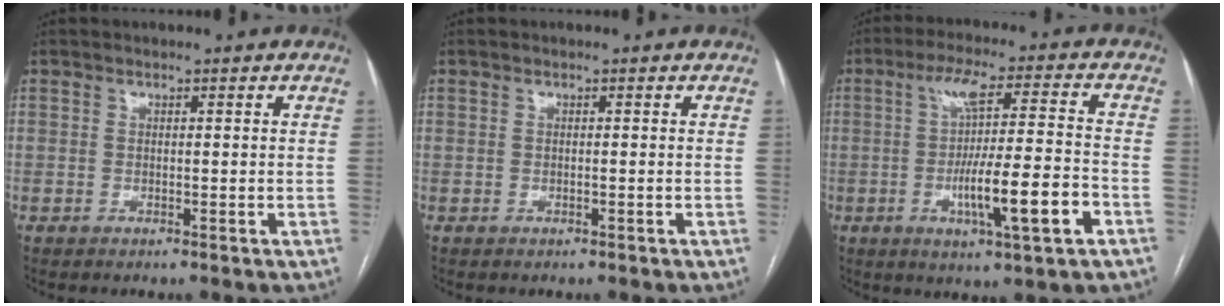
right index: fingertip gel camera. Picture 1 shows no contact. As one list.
[{"total": 0.0}, {"total": 13.2, "force": [-3.7, 0.0, 12.7], "torque": [-0.221, -0.009, -0.062]}]